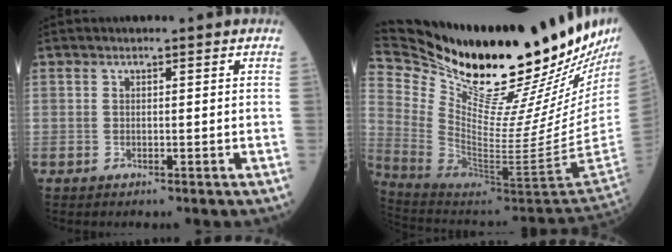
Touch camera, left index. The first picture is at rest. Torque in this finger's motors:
{"motor_torque": [1.00, -1.14, 0.05, -0.01]}